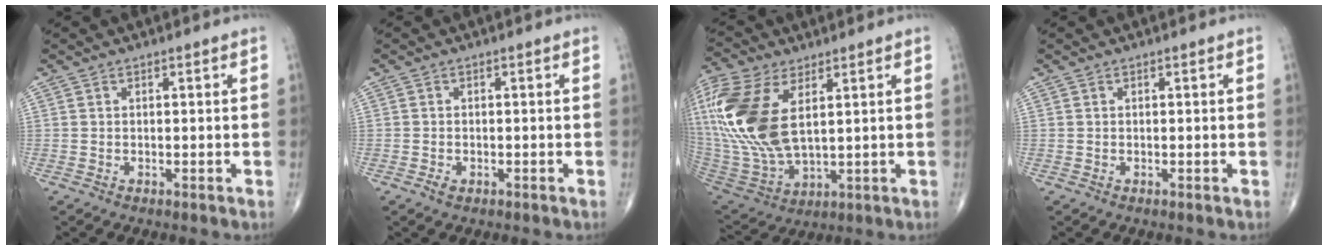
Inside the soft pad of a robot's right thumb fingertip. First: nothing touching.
{"total": 1.3, "force": [-0.6, 0.8, 0.7], "torque": [-0.013, 0.001, -0.011]}
{"total": 21.2, "force": [5.6, 10.9, 17.3], "torque": [-0.400, -0.022, 0.112]}
{"total": 0.0}